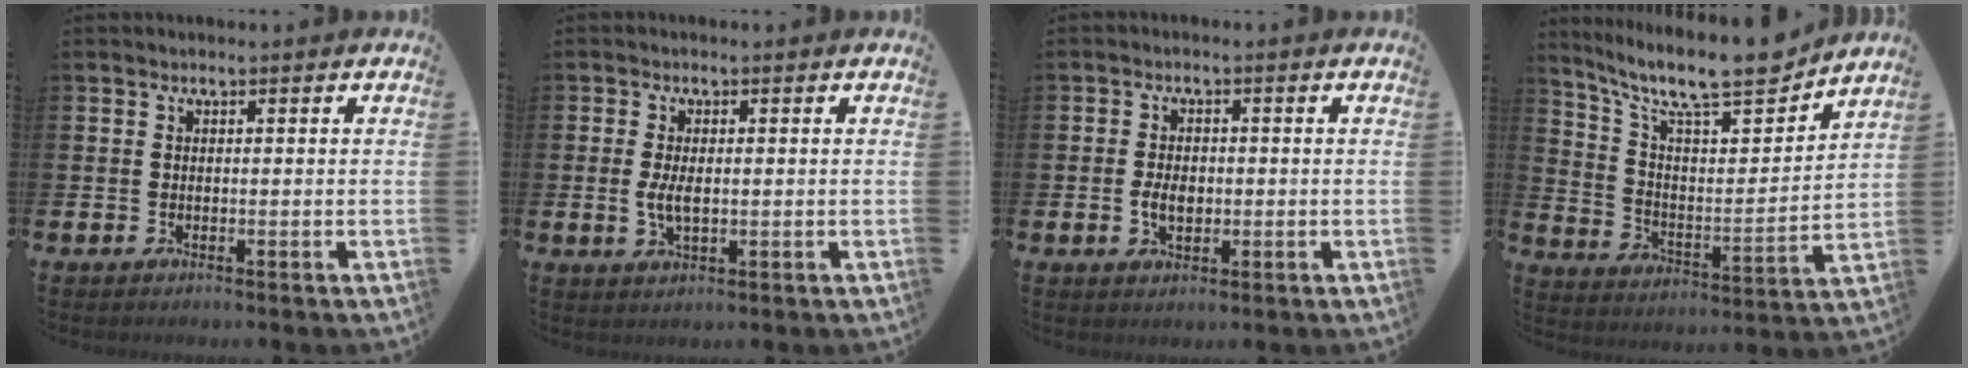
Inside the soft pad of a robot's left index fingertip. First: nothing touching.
{"total": 2.9, "force": [0.0, 1.4, 2.6], "torque": [-0.050, 0.005, -0.002]}
{"total": 3.1, "force": [-0.3, 2.0, 2.3], "torque": [-0.028, -0.001, -0.011]}
{"total": 12.3, "force": [10.6, 2.7, 5.7], "torque": [-0.133, -0.078, 0.179]}